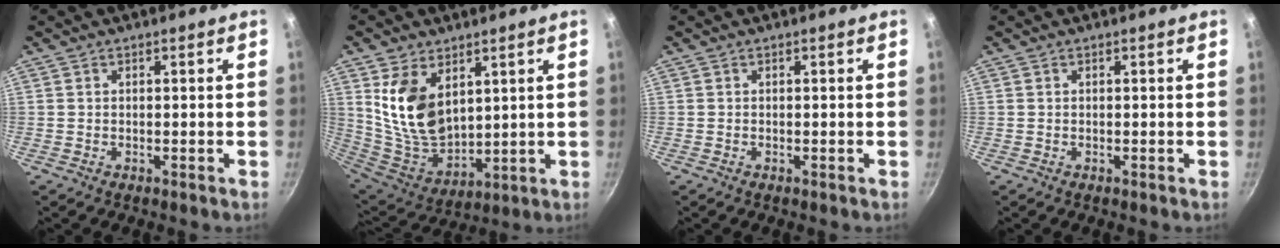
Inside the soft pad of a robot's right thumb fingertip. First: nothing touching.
{"total": 14.8, "force": [5.3, 9.3, 10.2], "torque": [-0.170, -0.050, 0.121]}
{"total": 0.0}
{"total": 0.0}